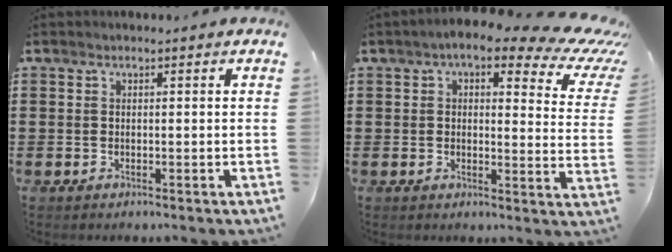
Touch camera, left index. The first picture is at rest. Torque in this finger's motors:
{"motor_torque": [2.14, 0.00, 0.12, -0.08]}